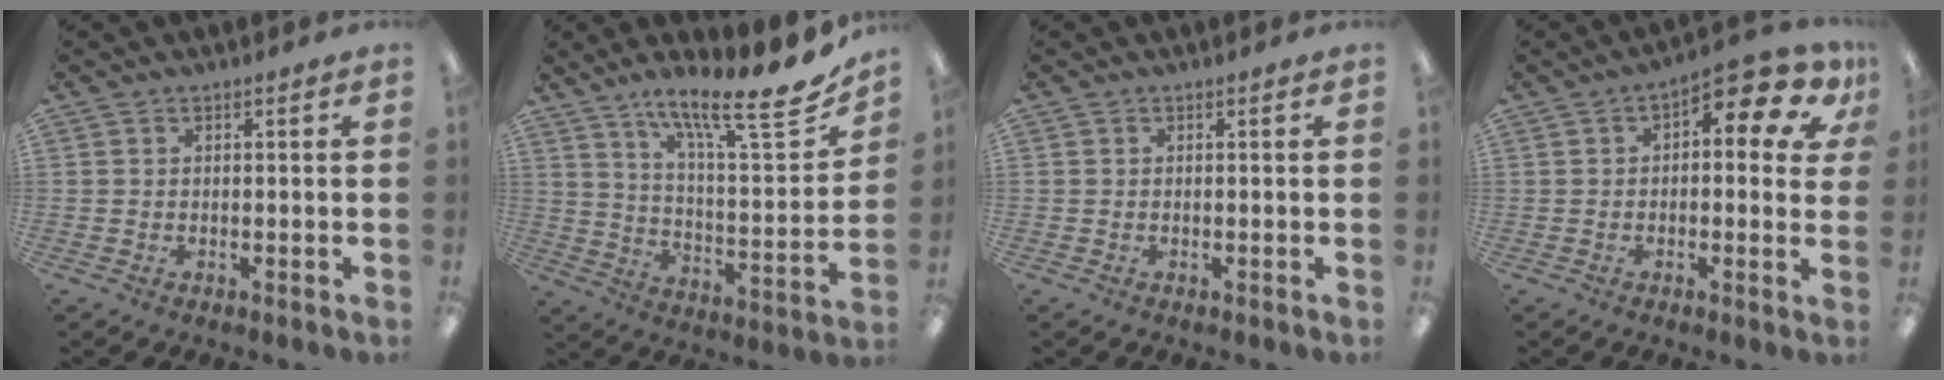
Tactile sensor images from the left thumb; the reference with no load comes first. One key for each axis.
{"total": 19.3, "fx": 14.4, "fy": 4.3, "fz": 12.1, "tx": -0.185, "ty": -0.103, "tz": 0.232}
{"total": 0.0}
{"total": 10.1, "fx": 4.2, "fy": 4.2, "fz": 8.2, "tx": -0.109, "ty": -0.022, "tz": 0.067}